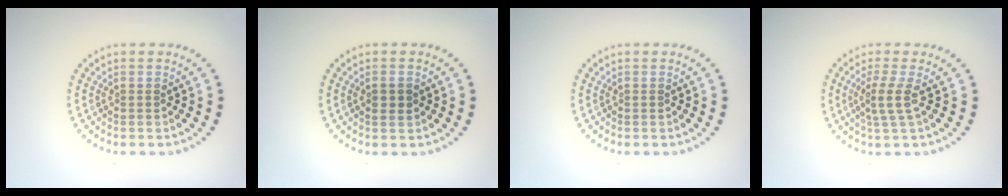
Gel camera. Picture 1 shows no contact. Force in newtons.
{"total": 1.4, "press": 1.4, "slide": 0.2}
{"total": 0.0}
{"total": 2.3, "press": 1.7, "slide": 1.5}